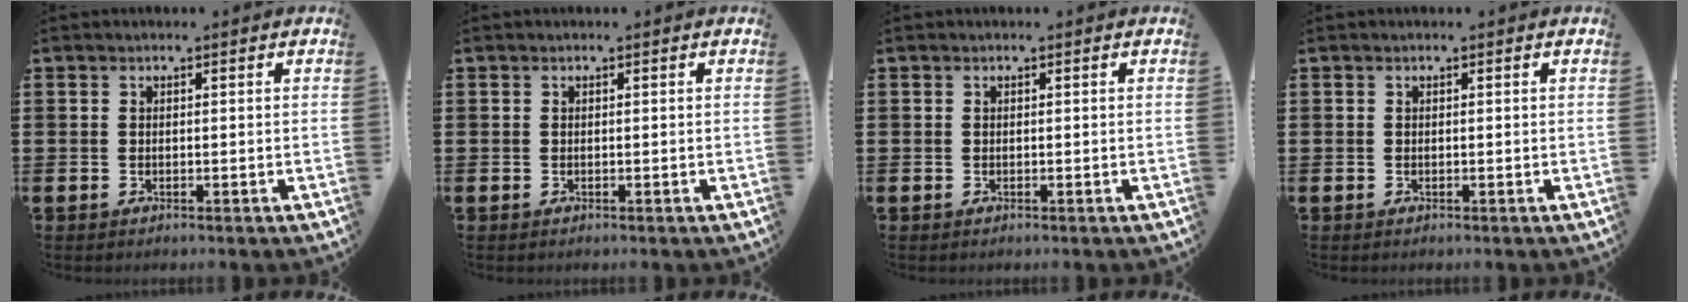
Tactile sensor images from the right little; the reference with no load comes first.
{"total": 0.0}
{"total": 0.0}
{"total": 0.0}